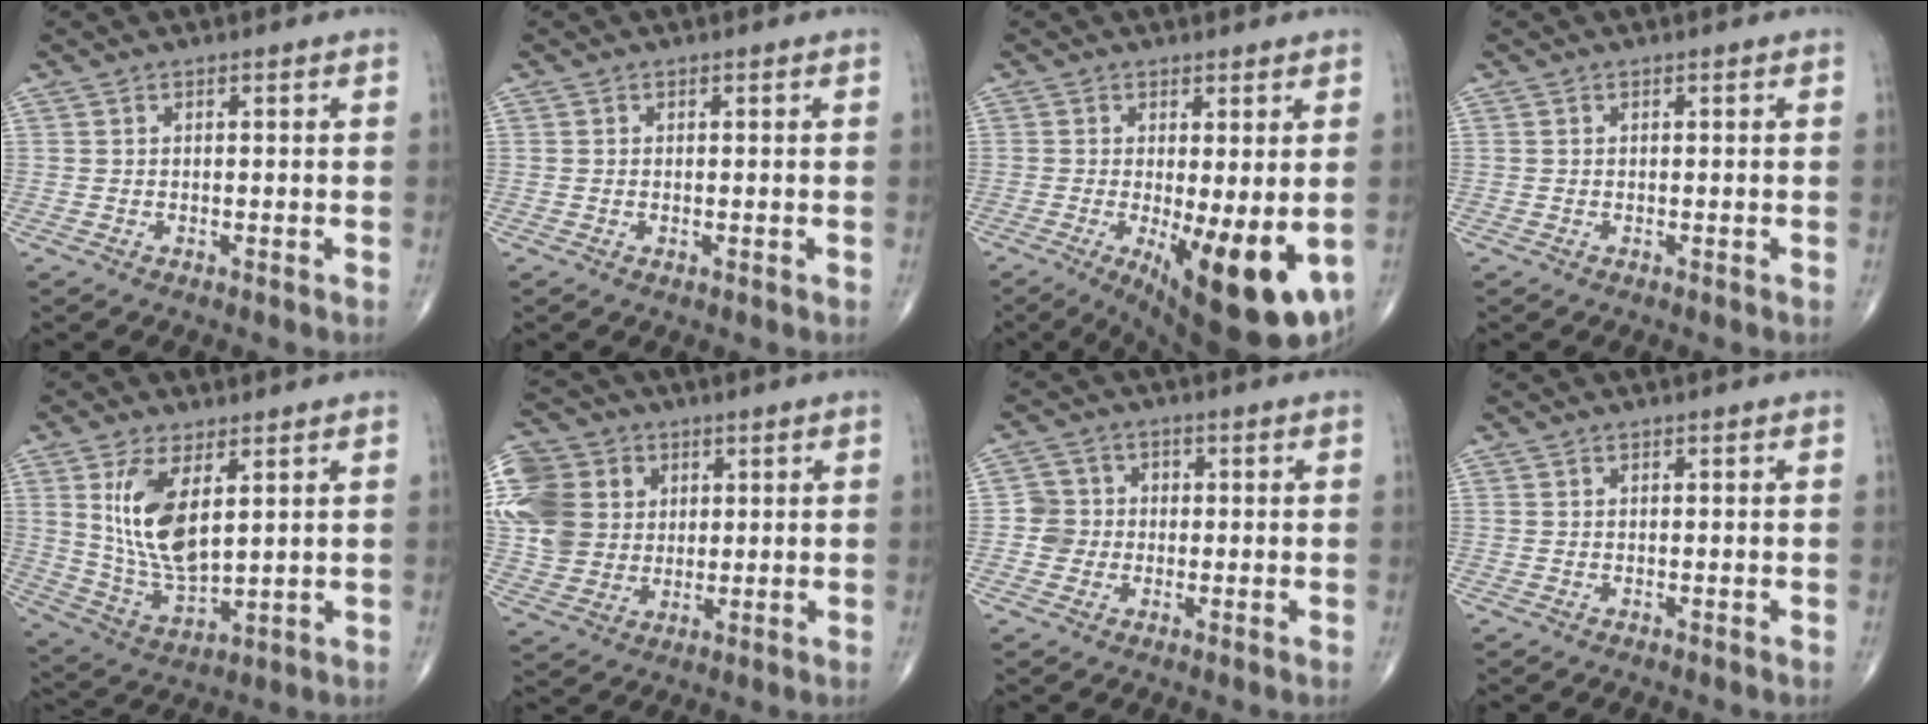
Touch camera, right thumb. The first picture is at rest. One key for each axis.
{"total": 0.0}
{"total": 15.2, "fx": -3.6, "fy": 4.7, "fz": 14.0, "tx": -0.167, "ty": -0.027, "tz": -0.032}
{"total": 0.0}
{"total": 13.0, "fx": 4.0, "fy": 5.8, "fz": 10.9, "tx": -0.206, "ty": -0.025, "tz": 0.092}
{"total": 19.6, "fx": 4.3, "fy": 16.3, "fz": 9.9, "tx": -0.223, "ty": 0.025, "tz": 0.086}
{"total": 4.4, "fx": -0.5, "fy": 4.3, "fz": 0.6, "tx": 0.023, "ty": 0.012, "tz": -0.018}
{"total": 0.0}